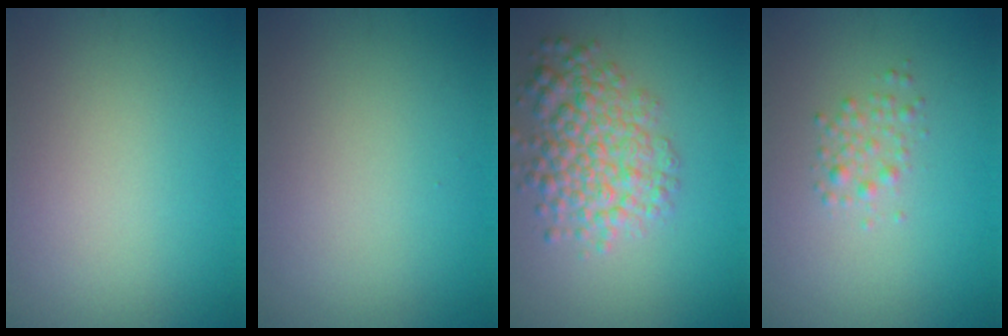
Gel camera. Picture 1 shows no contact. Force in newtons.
{"total": 0.0}
{"total": 5.4, "press": 5.4, "slide": 0.2}
{"total": 1.5, "press": 1.5, "slide": 0.0}